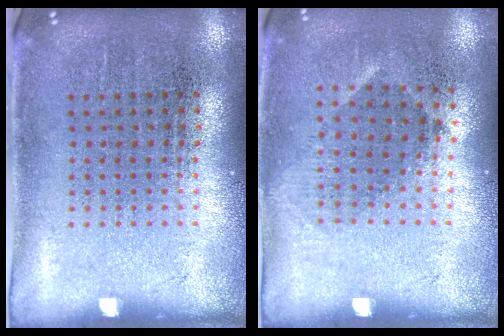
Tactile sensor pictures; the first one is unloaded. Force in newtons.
{"total": 0.9, "press": 0.7, "slide": 0.6}